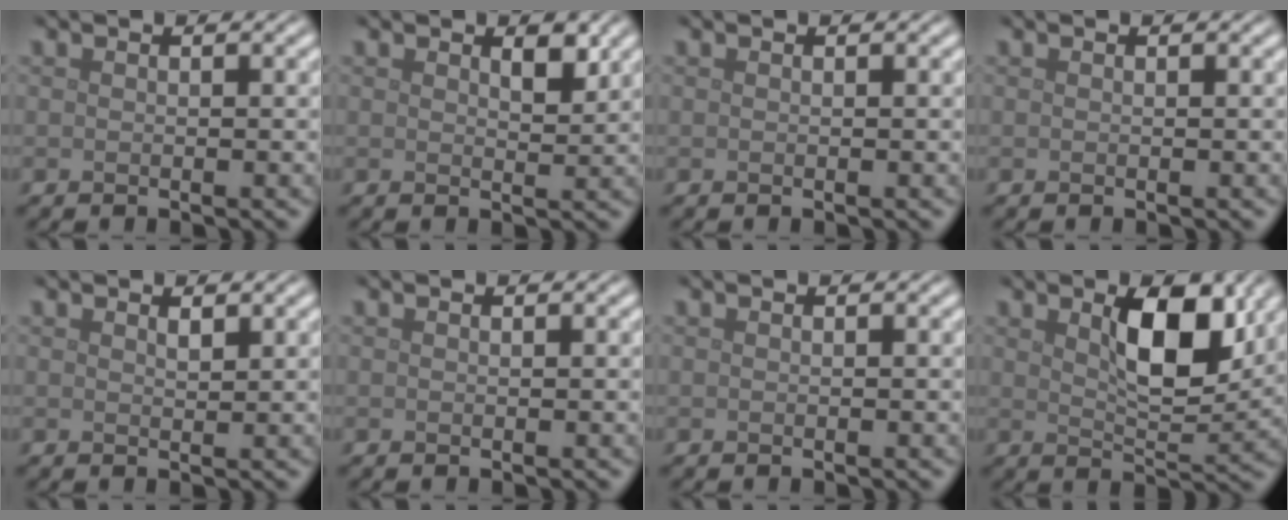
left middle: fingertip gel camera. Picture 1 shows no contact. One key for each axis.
{"total": 1.6, "fx": 1.0, "fy": 0.5, "fz": 1.1, "tx": -0.017, "ty": -0.004, "tz": 0.017}
{"total": 0.0}
{"total": 0.0}
{"total": 0.8, "fx": 0.7, "fy": 0.2, "fz": 0.4, "tx": -0.009, "ty": -0.003, "tz": 0.012}
{"total": 0.0}
{"total": 0.0}
{"total": 6.6, "fx": 2.6, "fy": 2.7, "fz": 5.4, "tx": -0.088, "ty": -0.003, "tz": 0.044}